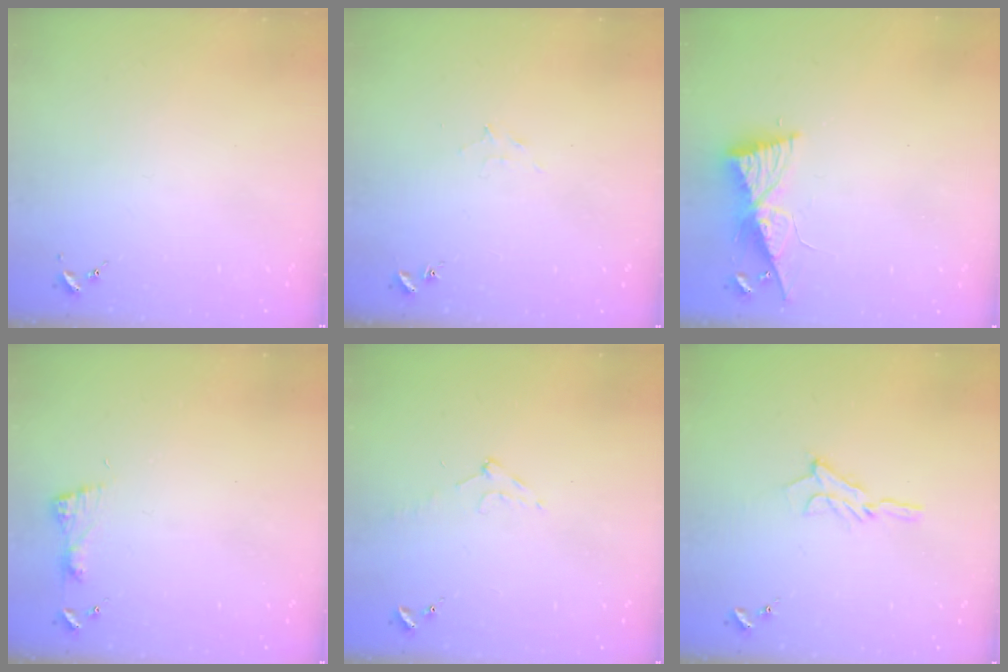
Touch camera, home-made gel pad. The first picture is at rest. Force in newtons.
{"total": 5.8, "press": 5.8, "slide": 0.6}
{"total": 9.3, "press": 9.3, "slide": 0.8}
{"total": 5.6, "press": 5.5, "slide": 0.7}
{"total": 6.9, "press": 6.9, "slide": 0.8}
{"total": 8.2, "press": 8.2, "slide": 0.6}